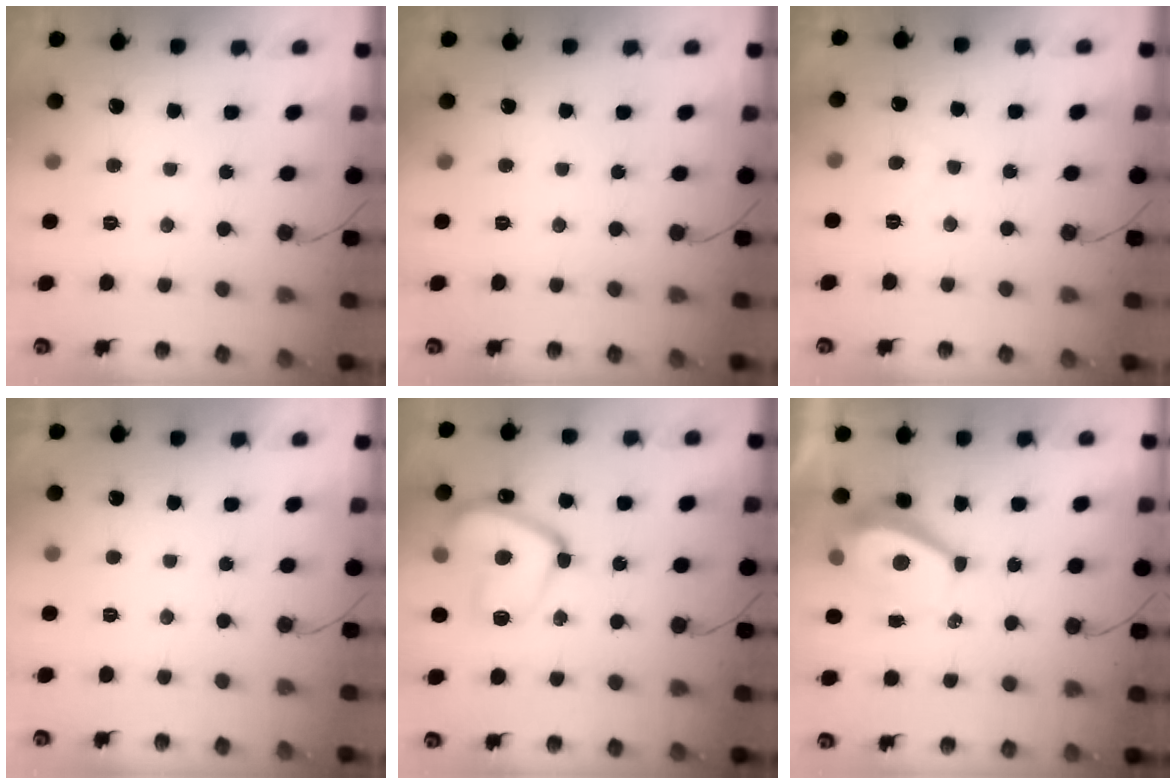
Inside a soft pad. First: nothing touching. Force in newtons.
{"total": 0.0}
{"total": 3.1, "press": 3.0, "slide": 0.6}
{"total": 2.2, "press": 2.2, "slide": 0.4}
{"total": 16.0, "press": 15.9, "slide": 1.2}
{"total": 4.3, "press": 4.3, "slide": 0.1}